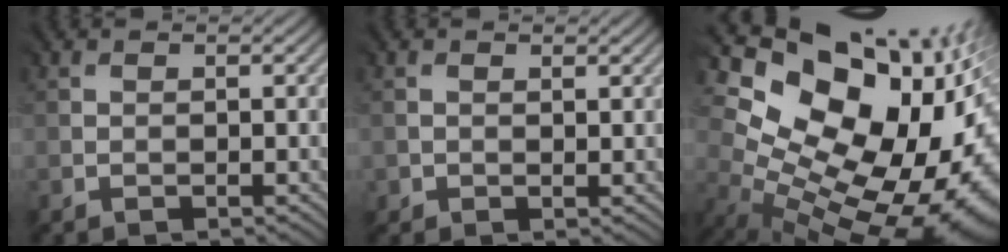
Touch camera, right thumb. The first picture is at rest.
{"total": 0.9, "force": [0.5, 0.7, 0.2], "torque": [-0.001, -0.003, 0.011]}
{"total": 18.9, "force": [1.0, 13.8, 12.8], "torque": [-0.203, -0.017, 0.047]}